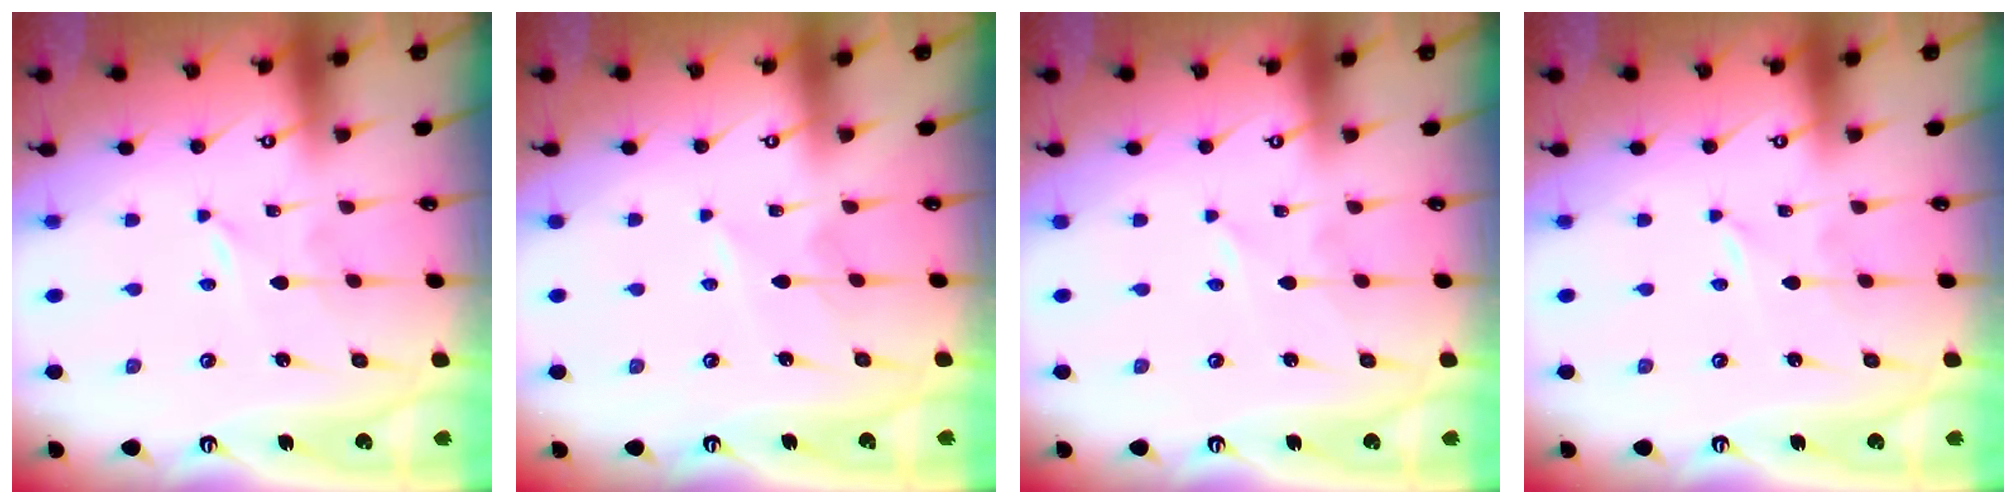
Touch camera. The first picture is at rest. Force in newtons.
{"total": 2.7, "press": 2.7, "slide": 0.4}
{"total": 0.6, "press": 0.6, "slide": 0.1}
{"total": 0.0}